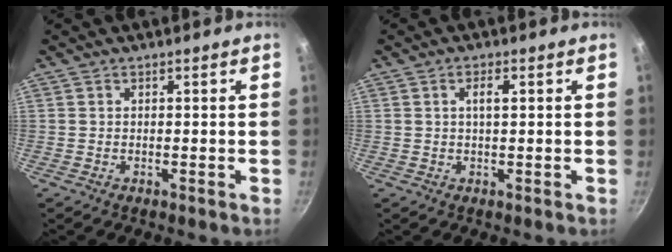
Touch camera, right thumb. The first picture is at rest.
{"total": 2.2, "force": [0.5, 0.6, 2.0], "torque": [-0.035, 0.004, 0.011]}